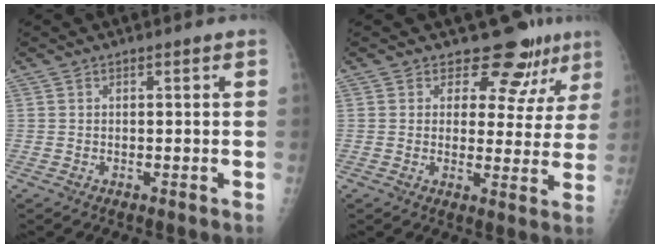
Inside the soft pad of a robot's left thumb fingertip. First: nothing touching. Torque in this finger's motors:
{"motor_torque": [-0.10, 0.04, -0.12, -0.34, 0.02]}